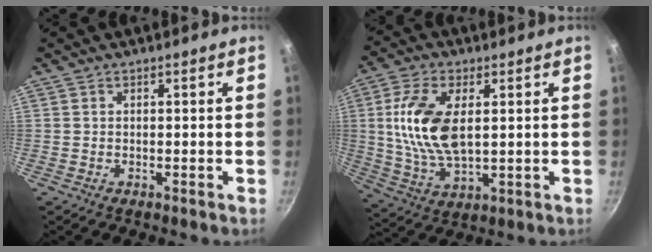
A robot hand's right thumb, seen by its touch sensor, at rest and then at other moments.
{"total": 14.2, "force": [2.3, 7.3, 11.9], "torque": [-0.229, -0.005, 0.047]}